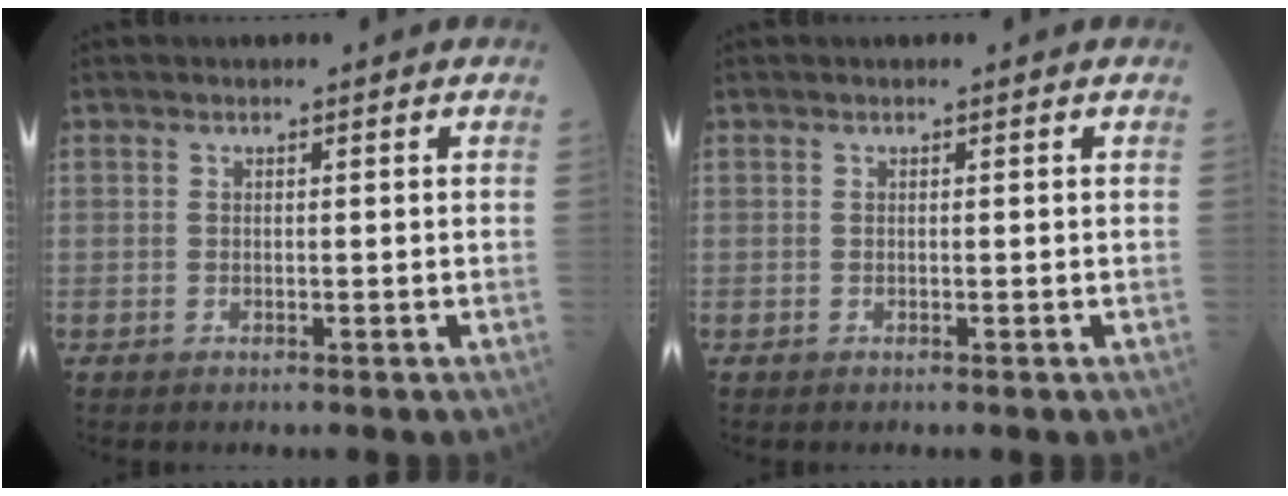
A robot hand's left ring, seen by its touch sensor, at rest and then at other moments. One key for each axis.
{"total": 0.0}